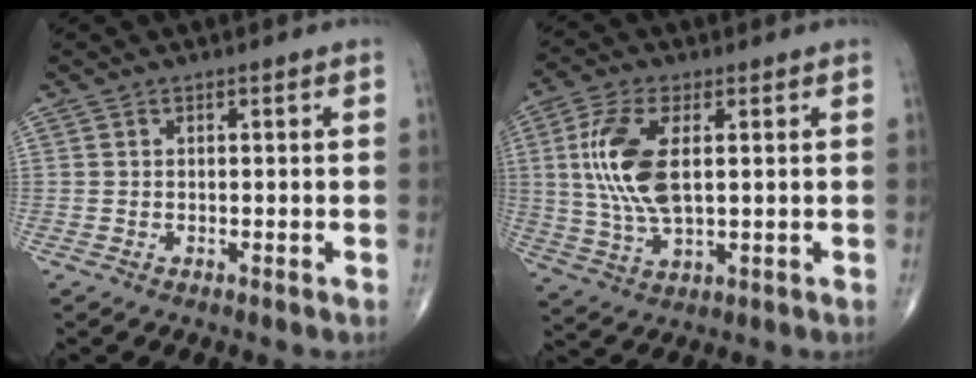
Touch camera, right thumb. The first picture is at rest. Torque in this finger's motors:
{"motor_torque": [0.61, 2.66, 1.67, 0.27, 0.14]}